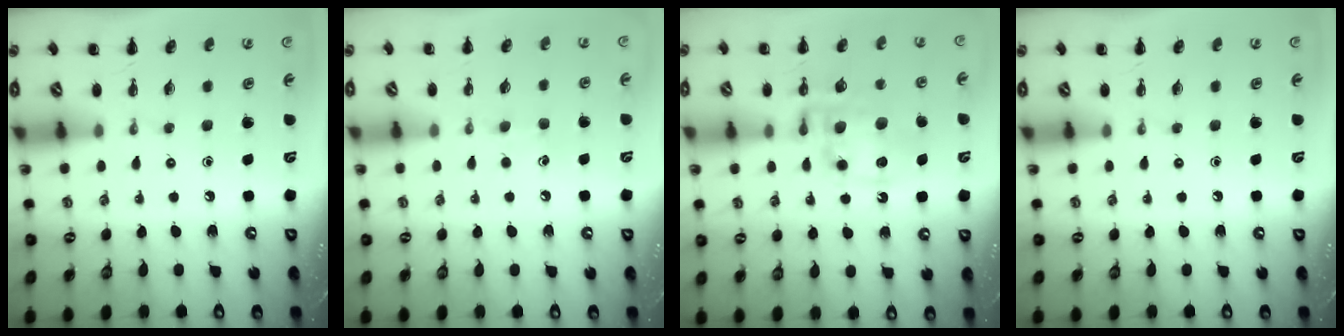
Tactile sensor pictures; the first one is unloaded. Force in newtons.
{"total": 3.9, "press": 3.7, "slide": 1.3}
{"total": 12.2, "press": 11.7, "slide": 3.2}
{"total": 0.0}